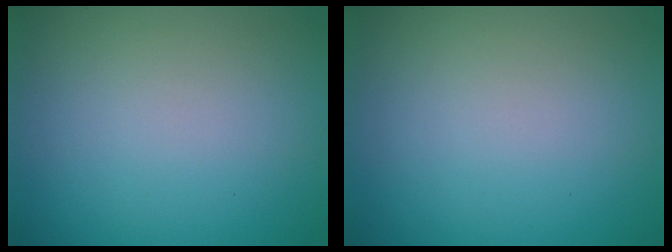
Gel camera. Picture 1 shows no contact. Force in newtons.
{"total": 0.0}